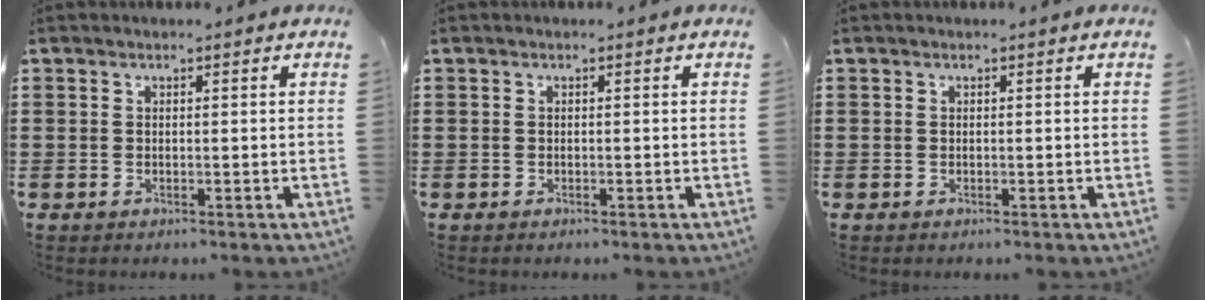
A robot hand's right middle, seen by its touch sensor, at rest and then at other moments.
{"total": 0.0}
{"total": 0.0}